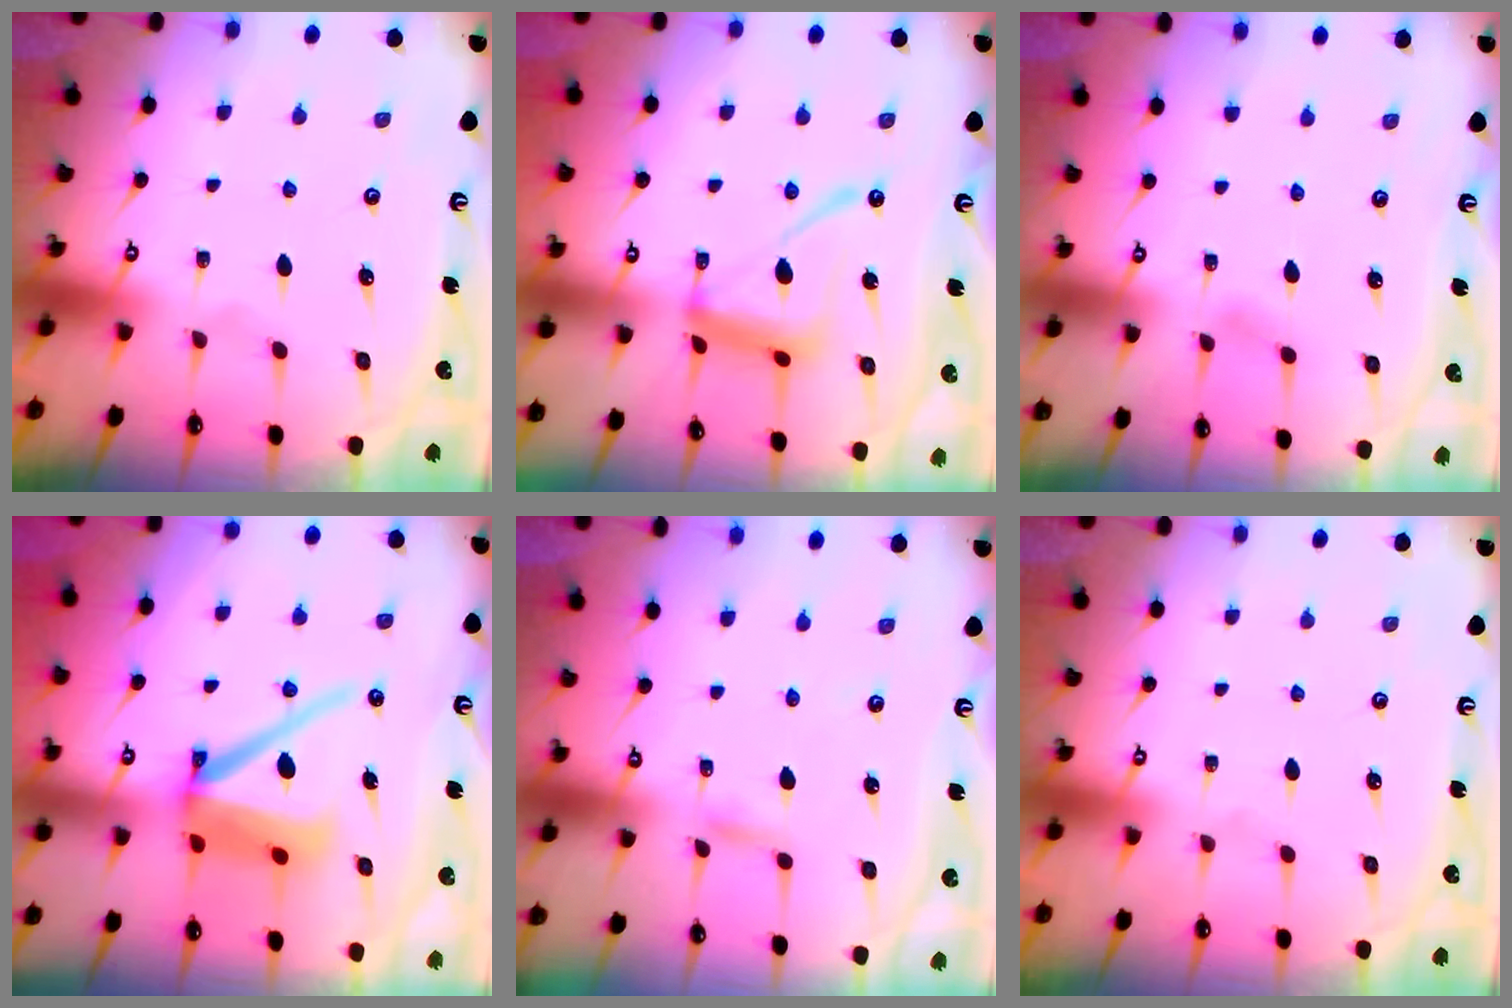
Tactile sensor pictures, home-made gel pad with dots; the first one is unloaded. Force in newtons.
{"total": 13.6, "press": 13.5, "slide": 1.2}
{"total": 2.5, "press": 2.5, "slide": 0.4}
{"total": 12.1, "press": 12.0, "slide": 1.6}
{"total": 2.4, "press": 2.4, "slide": 0.1}
{"total": 0.0}